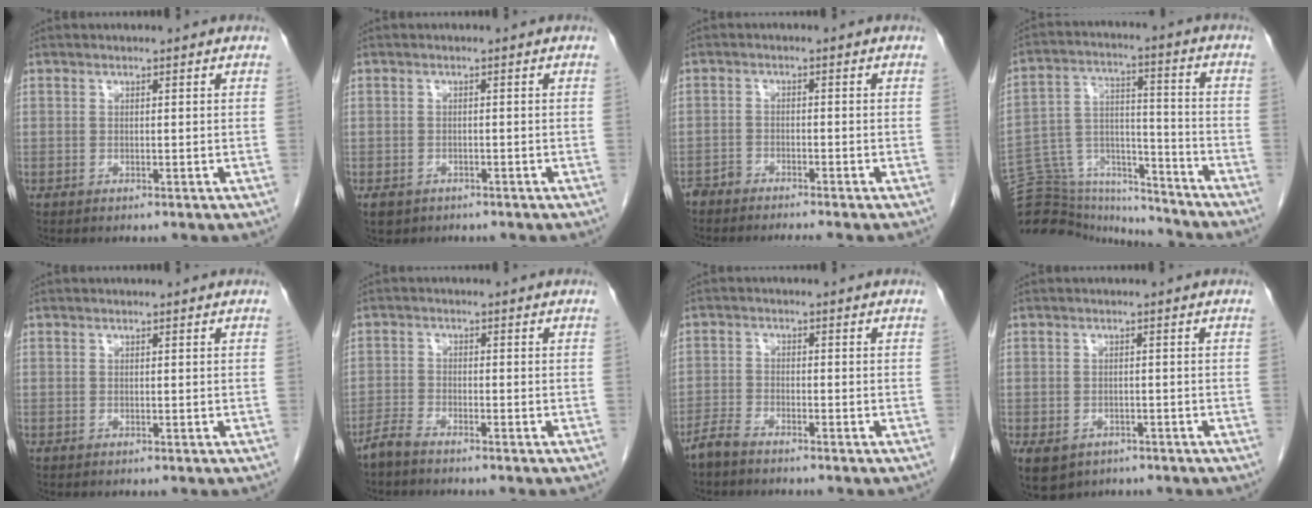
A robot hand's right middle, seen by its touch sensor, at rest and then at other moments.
{"total": 2.7, "force": [-1.9, 1.8, 0.7], "torque": [-0.017, 0.000, -0.025]}
{"total": 4.3, "force": [-4.0, 0.2, 1.4], "torque": [-0.012, -0.008, -0.068]}
{"total": 20.1, "force": [-18.9, 5.2, 4.4], "torque": [-0.115, 0.038, -0.299]}
{"total": 0.0}
{"total": 2.7, "force": [-2.5, 0.3, 1.0], "torque": [-0.025, -0.004, -0.050]}
{"total": 3.0, "force": [-2.7, 0.6, 1.0], "torque": [-0.025, -0.003, -0.054]}
{"total": 8.4, "force": [-4.9, 6.0, 3.3], "torque": [-0.083, -0.003, -0.065]}